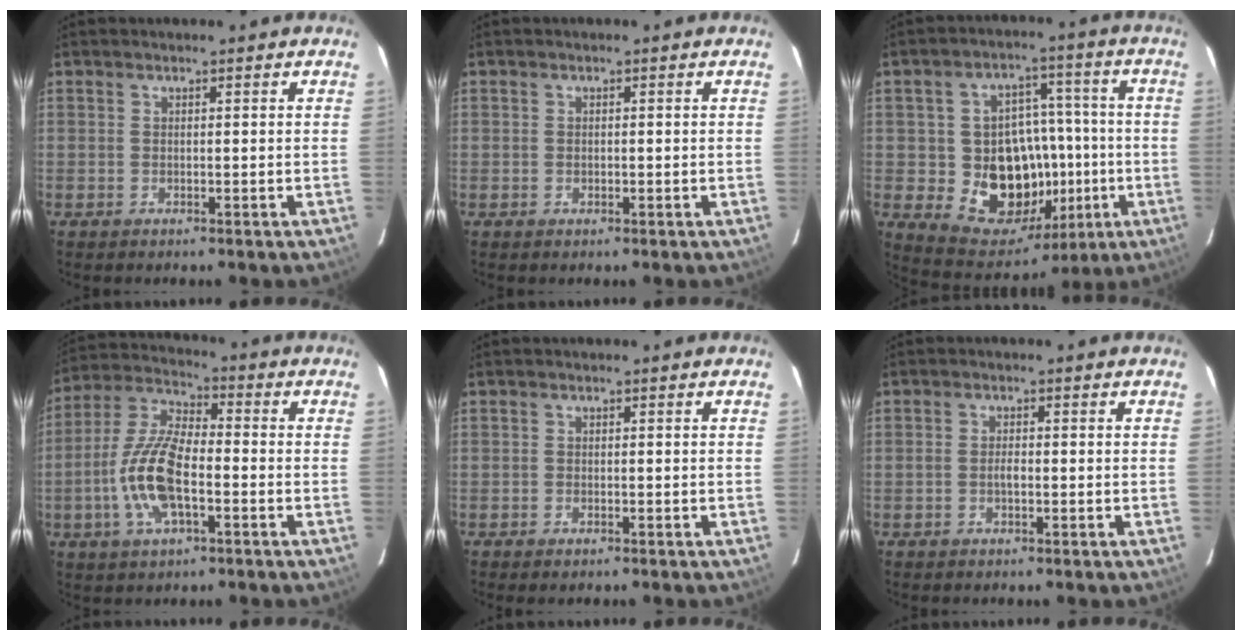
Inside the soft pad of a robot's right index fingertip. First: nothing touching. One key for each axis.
{"total": 0.7, "fx": -0.1, "fy": 0.7, "fz": 0.2, "tx": -0.002, "ty": 0.000, "tz": -0.002}
{"total": 17.5, "fx": -3.1, "fy": 14.5, "fz": 9.4, "tx": -0.185, "ty": 0.023, "tz": -0.018}
{"total": 13.4, "fx": -3.7, "fy": 5.4, "fz": 11.7, "tx": -0.251, "ty": 0.002, "tz": -0.075}
{"total": 0.8, "fx": -0.6, "fy": 0.4, "fz": 0.3, "tx": -0.006, "ty": -0.003, "tz": -0.012}
{"total": 1.5, "fx": -0.5, "fy": 0.7, "fz": 1.2, "tx": -0.025, "ty": 0.003, "tz": -0.010}